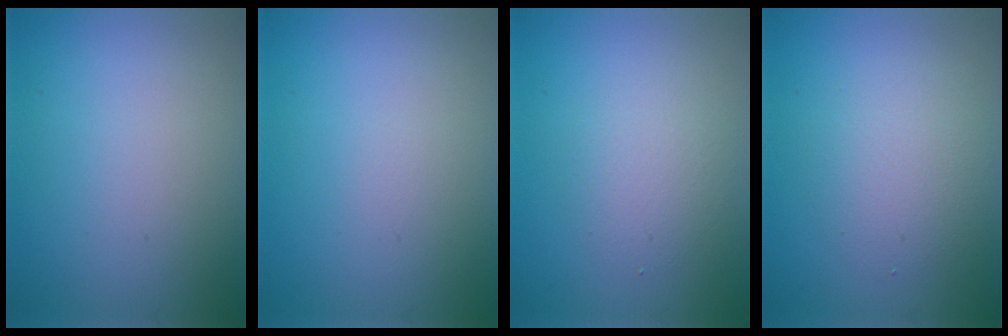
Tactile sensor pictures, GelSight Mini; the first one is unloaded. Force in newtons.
{"total": 0.0}
{"total": 2.2, "press": 2.2, "slide": 0.2}
{"total": 3.0, "press": 3.0, "slide": 0.2}